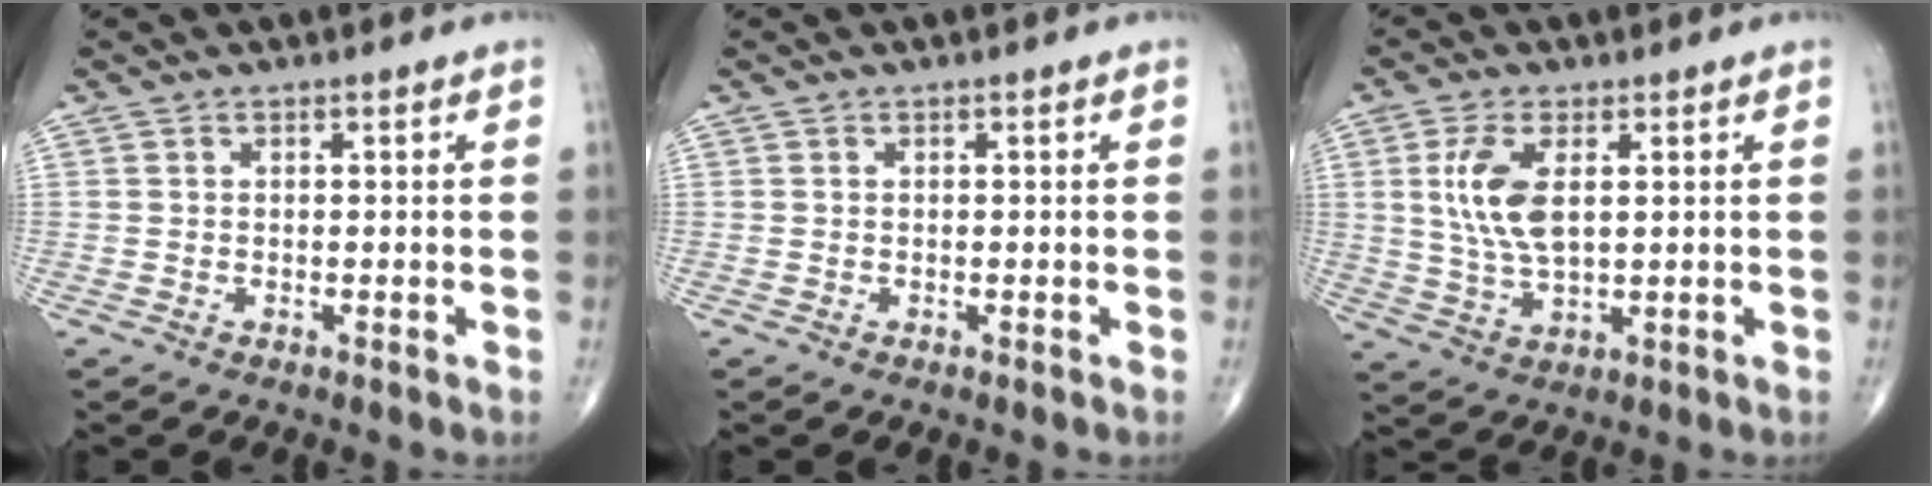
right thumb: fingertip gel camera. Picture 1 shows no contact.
{"total": 0.0}
{"total": 8.9, "force": [2.1, 4.1, 7.6], "torque": [-0.163, -0.009, 0.045]}